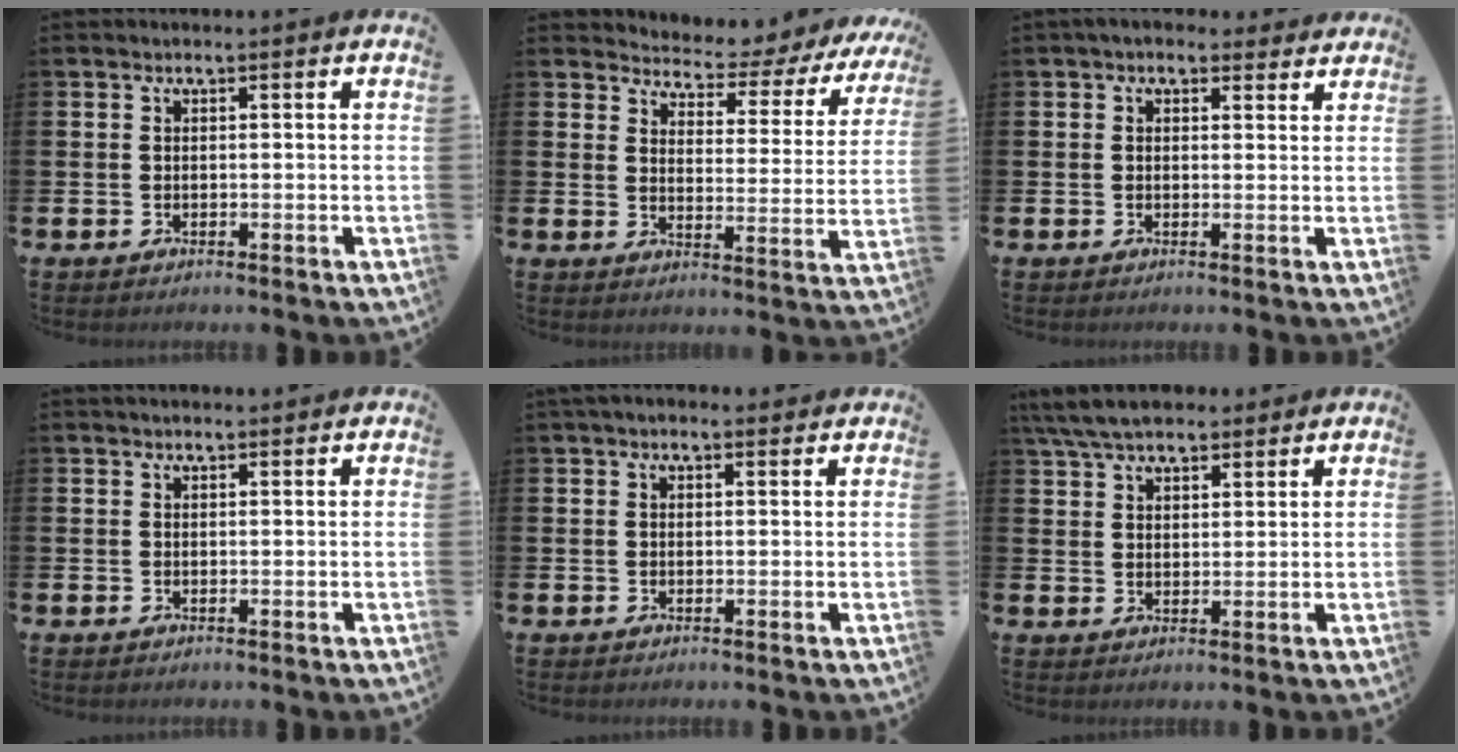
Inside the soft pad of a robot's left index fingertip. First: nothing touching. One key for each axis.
{"total": 3.8, "fx": 3.5, "fy": 1.2, "fz": 0.5, "tx": -0.027, "ty": -0.041, "tz": 0.050}
{"total": 2.7, "fx": 2.2, "fy": 1.4, "fz": 0.6, "tx": -0.008, "ty": -0.005, "tz": 0.037}
{"total": 1.3, "fx": 1.3, "fy": 0.3, "fz": 0.2, "tx": 0.004, "ty": -0.003, "tz": 0.022}
{"total": 1.8, "fx": 1.6, "fy": 0.5, "fz": 0.7, "tx": -0.012, "ty": 0.000, "tz": 0.028}
{"total": 6.4, "fx": 5.9, "fy": 1.7, "fz": 1.9, "tx": -0.060, "ty": -0.012, "tz": 0.112}